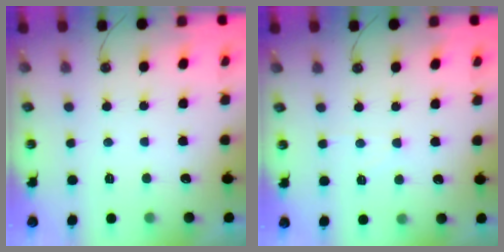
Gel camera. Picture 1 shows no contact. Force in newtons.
{"total": 2.9, "press": 2.9, "slide": 0.5}